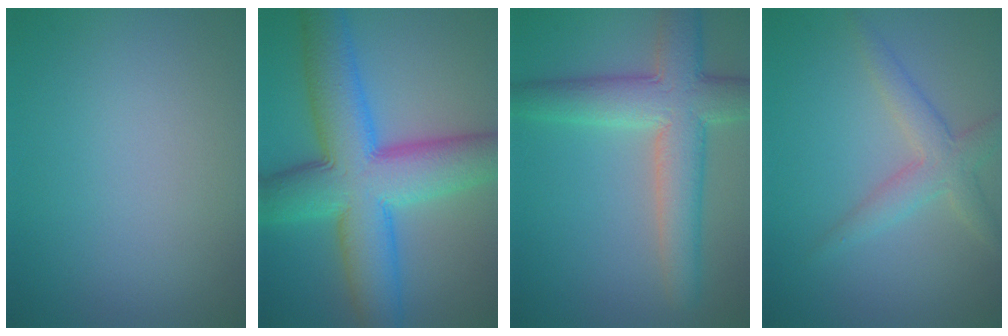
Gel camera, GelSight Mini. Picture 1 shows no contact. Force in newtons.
{"total": 11.6, "press": 11.6, "slide": 0.1}
{"total": 7.3, "press": 7.3, "slide": 0.4}
{"total": 3.0, "press": 3.0, "slide": 0.1}